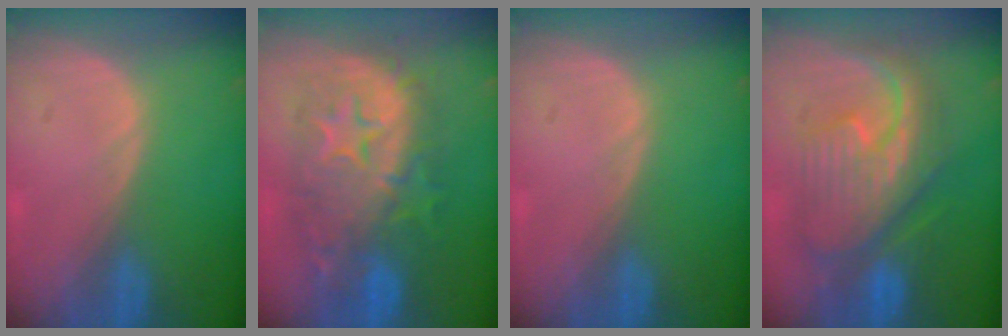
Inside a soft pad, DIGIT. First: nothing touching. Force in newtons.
{"total": 12.0, "press": 11.9, "slide": 1.2}
{"total": 0.0}
{"total": 11.1, "press": 11.1, "slide": 1.1}